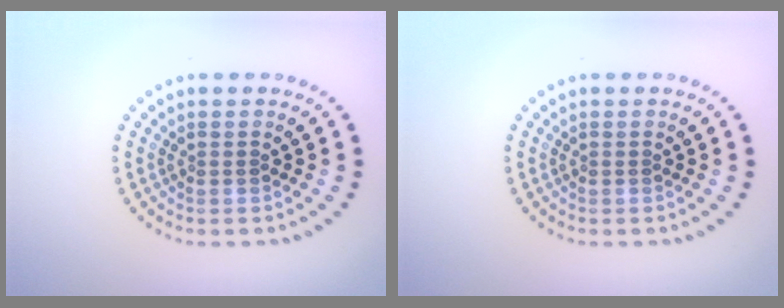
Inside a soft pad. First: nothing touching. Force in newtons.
{"total": 0.0}